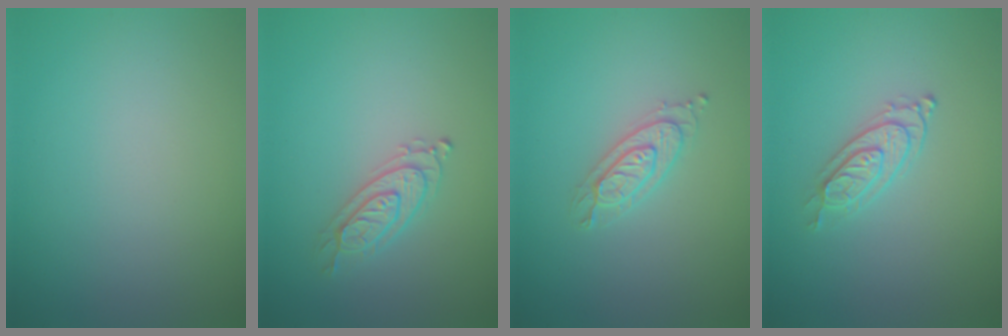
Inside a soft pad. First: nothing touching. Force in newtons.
{"total": 2.1, "press": 2.1, "slide": 0.5}
{"total": 2.1, "press": 2.1, "slide": 0.2}
{"total": 2.3, "press": 2.1, "slide": 0.9}